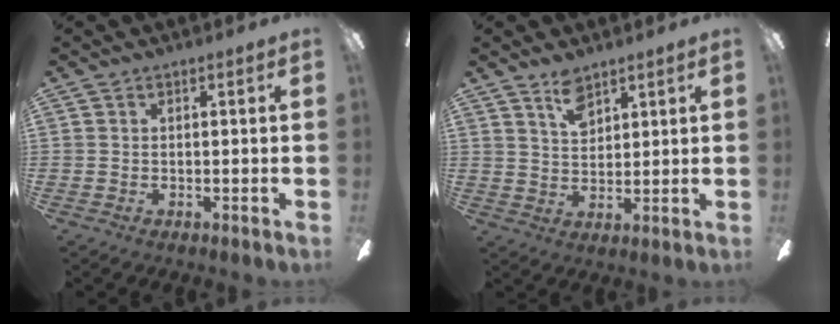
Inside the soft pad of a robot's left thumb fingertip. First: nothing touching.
{"total": 5.9, "force": [4.4, 2.9, 2.7], "torque": [-0.040, -0.017, 0.077]}